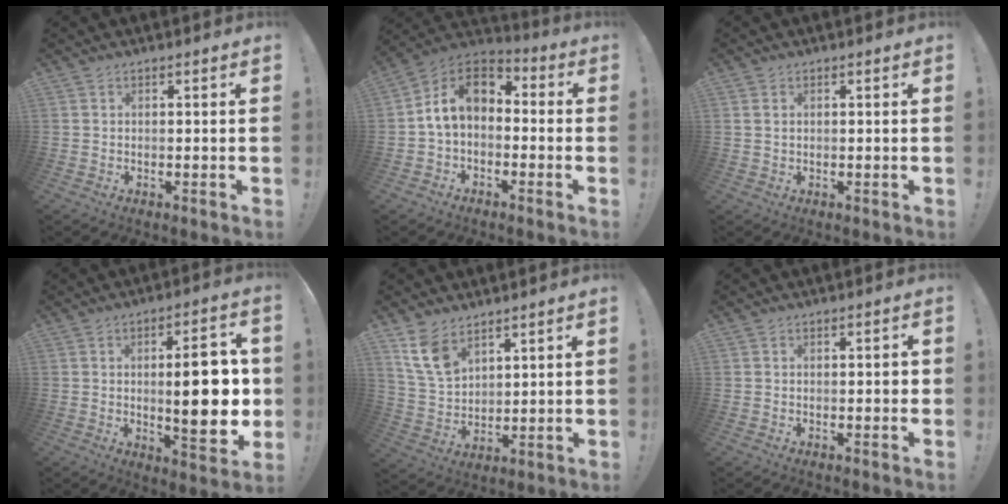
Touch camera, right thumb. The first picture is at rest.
{"total": 12.0, "force": [1.3, 7.9, 8.9], "torque": [-0.151, 0.011, 0.025]}
{"total": 1.3, "force": [0.5, 1.0, 0.6], "torque": [-0.011, 0.002, 0.010]}
{"total": 16.9, "force": [0.7, 5.2, 16.0], "torque": [-0.218, -0.008, 0.010]}
{"total": 10.4, "force": [6.9, 6.0, 4.9], "torque": [-0.097, -0.032, 0.139]}
{"total": 1.0, "force": [-0.3, 0.6, 0.7], "torque": [-0.011, 0.003, -0.005]}